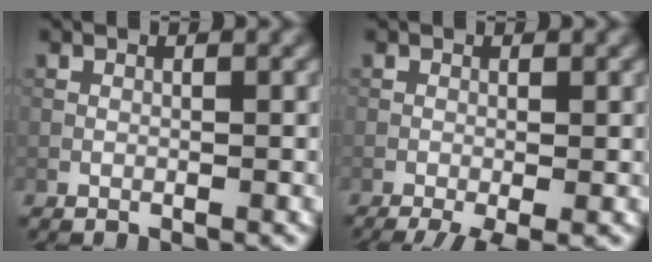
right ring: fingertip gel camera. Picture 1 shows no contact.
{"total": 3.1, "force": [-1.8, 0.5, 2.5], "torque": [-0.042, -0.004, -0.029]}